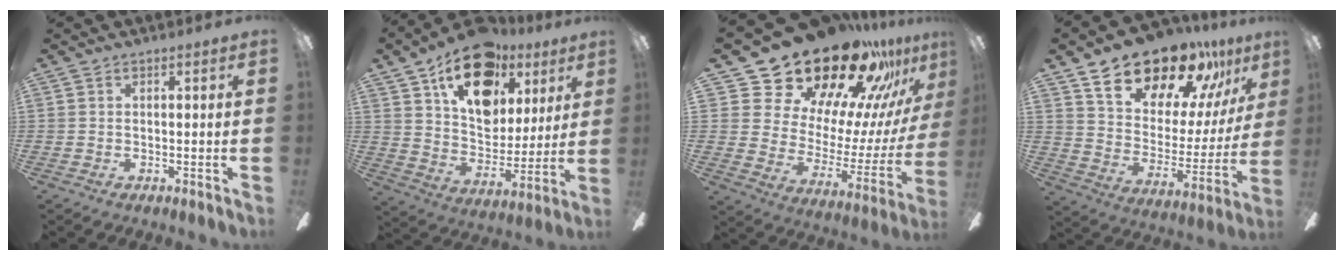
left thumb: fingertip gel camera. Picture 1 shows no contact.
{"total": 20.6, "force": [12.4, 12.4, 10.8], "torque": [-0.176, -0.061, 0.221]}
{"total": 29.5, "force": [24.2, 13.1, 10.6], "torque": [-0.170, -0.183, 0.450]}
{"total": 20.8, "force": [16.5, 8.8, 8.9], "torque": [-0.156, -0.113, 0.291]}